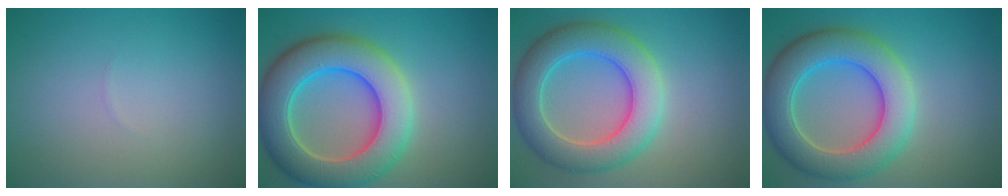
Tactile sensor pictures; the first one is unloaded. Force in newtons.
{"total": 10.2, "press": 10.2, "slide": 0.6}
{"total": 7.6, "press": 7.6, "slide": 0.4}
{"total": 8.3, "press": 8.3, "slide": 0.6}